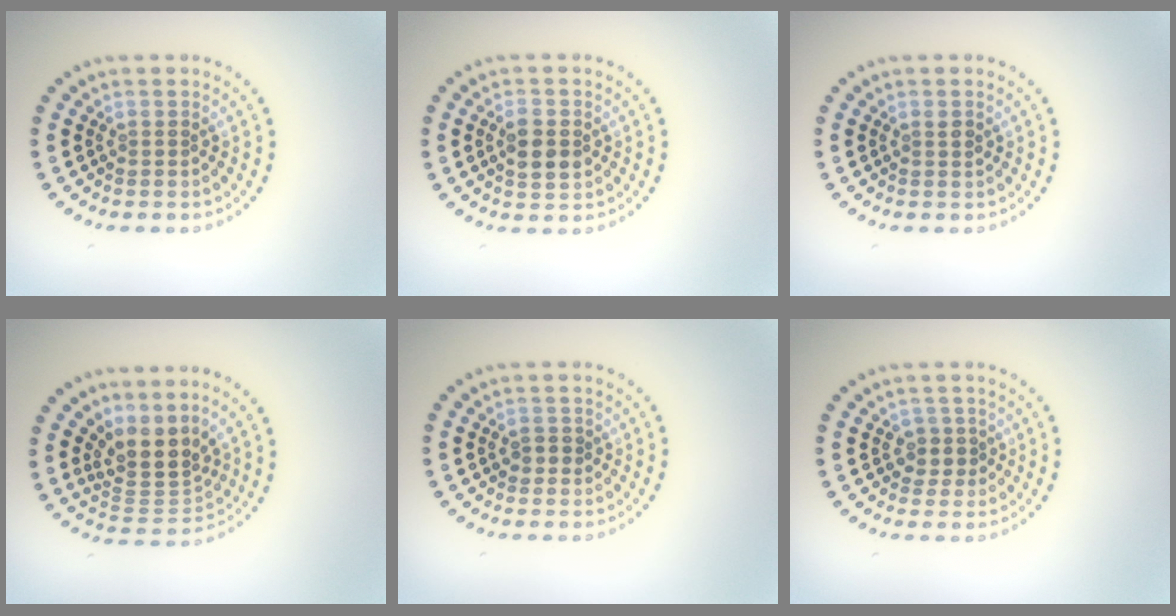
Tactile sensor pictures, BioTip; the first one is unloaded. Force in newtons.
{"total": 3.0, "press": 3.0, "slide": 0.2}
{"total": 0.8, "press": 0.7, "slide": 0.3}
{"total": 4.0, "press": 3.0, "slide": 2.7}
{"total": 1.3, "press": 1.2, "slide": 0.4}
{"total": 1.9, "press": 1.6, "slide": 1.1}